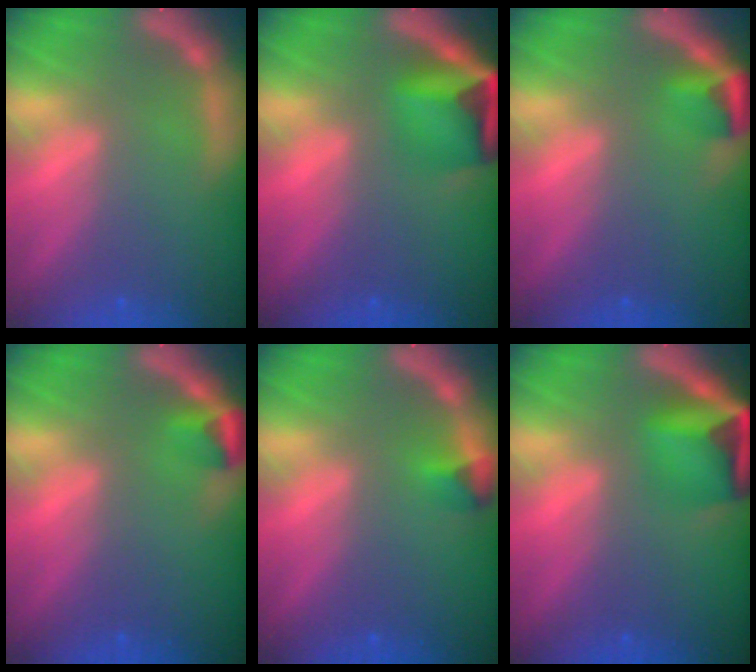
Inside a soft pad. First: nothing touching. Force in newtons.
{"total": 6.4}
{"total": 2.4}
{"total": 1.9}
{"total": 1.4}
{"total": 6.4}